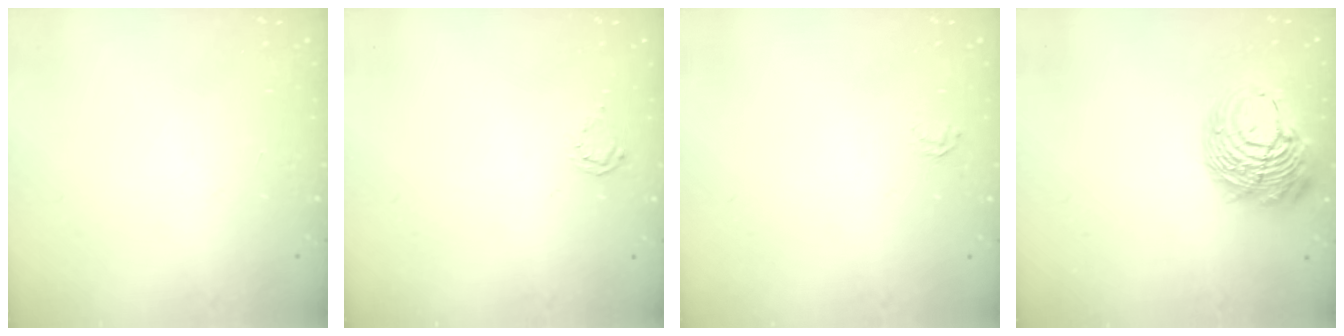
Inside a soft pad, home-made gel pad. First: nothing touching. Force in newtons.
{"total": 2.7, "press": 2.7, "slide": 0.4}
{"total": 1.8, "press": 1.8, "slide": 0.0}
{"total": 16.9, "press": 16.8, "slide": 1.7}